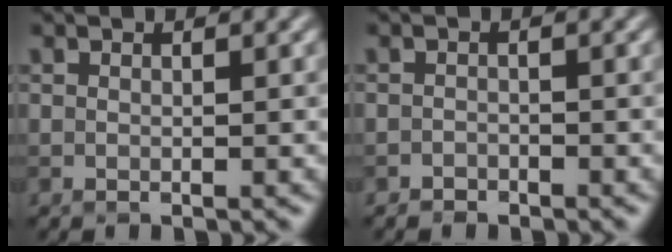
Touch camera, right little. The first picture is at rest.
{"total": 0.9, "force": [-0.8, 0.4, 0.1], "torque": [0.003, 0.000, -0.014]}